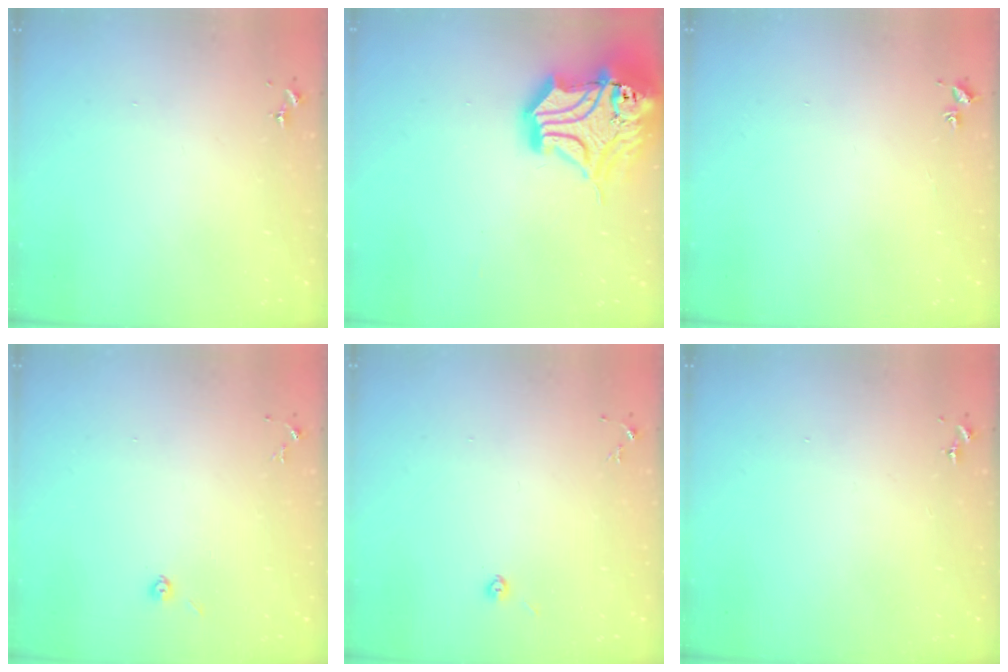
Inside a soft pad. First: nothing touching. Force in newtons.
{"total": 23.1, "press": 22.8, "slide": 3.6}
{"total": 1.9, "press": 1.9, "slide": 0.2}
{"total": 3.4, "press": 3.3, "slide": 0.9}
{"total": 2.9, "press": 2.8, "slide": 1.0}
{"total": 0.0}